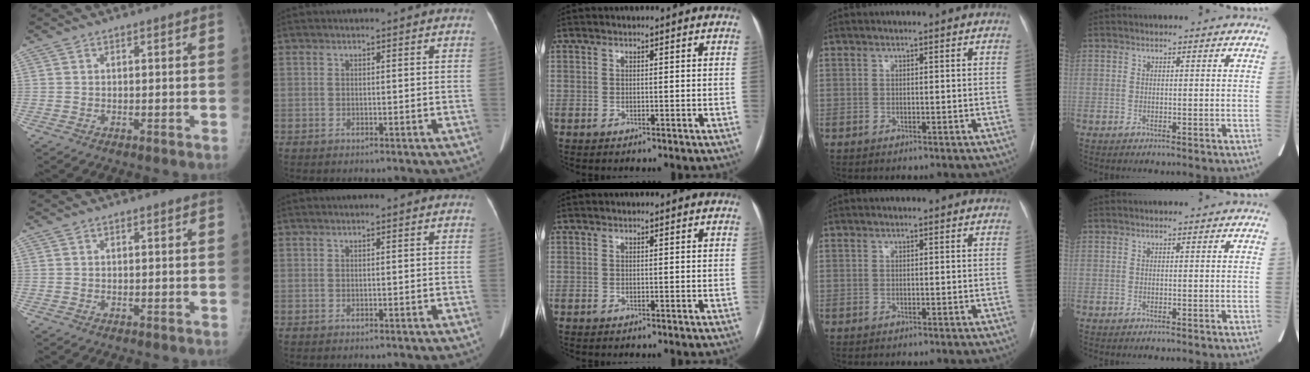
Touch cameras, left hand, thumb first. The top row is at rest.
{}